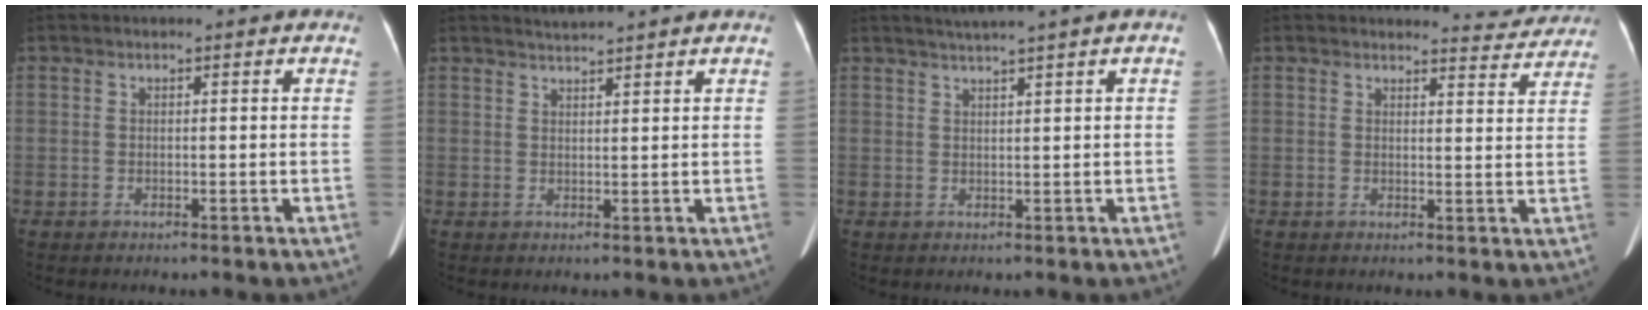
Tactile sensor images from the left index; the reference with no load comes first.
{"total": 2.2, "force": [2.0, -0.9, 0.2], "torque": [-0.004, 0.004, 0.043]}
{"total": 3.4, "force": [2.5, -1.0, 2.0], "torque": [-0.034, 0.008, 0.047]}
{"total": 4.9, "force": [4.8, 0.7, -0.5], "torque": [0.008, -0.017, 0.043]}